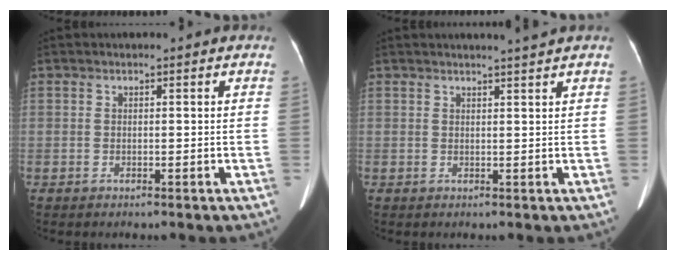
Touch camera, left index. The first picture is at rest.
{"total": 2.4, "force": [2.1, -0.9, 0.8], "torque": [-0.012, -0.005, 0.029]}